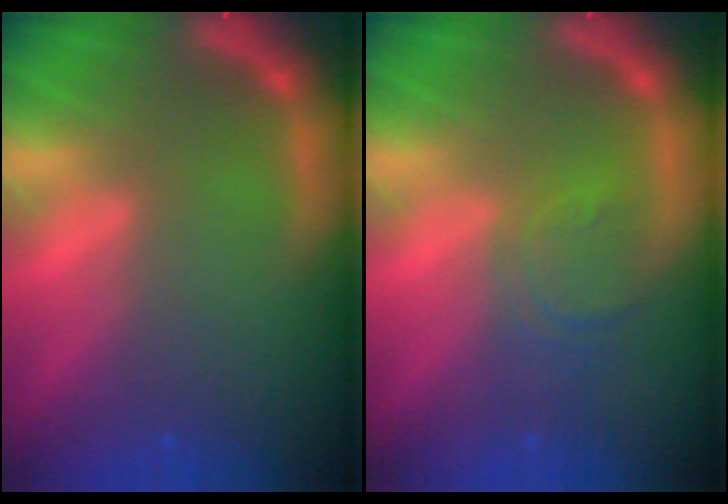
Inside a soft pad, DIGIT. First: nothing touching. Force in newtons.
{"total": 3.0}